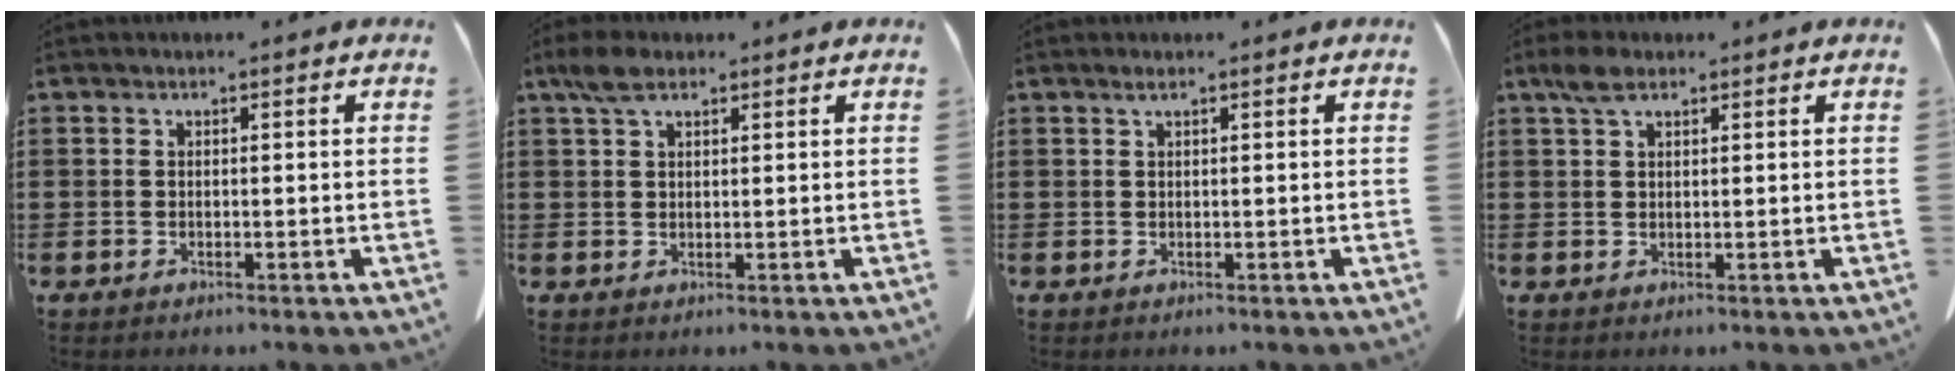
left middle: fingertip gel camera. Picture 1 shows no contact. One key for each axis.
{"total": 3.5, "fx": 2.2, "fy": 1.7, "fz": 2.1, "tx": -0.048, "ty": 0.009, "tz": 0.039}
{"total": 0.7, "fx": 0.4, "fy": 0.1, "fz": 0.6, "tx": -0.013, "ty": 0.002, "tz": 0.008}
{"total": 2.9, "fx": 1.7, "fy": 1.5, "fz": 1.8, "tx": -0.041, "ty": 0.008, "tz": 0.031}